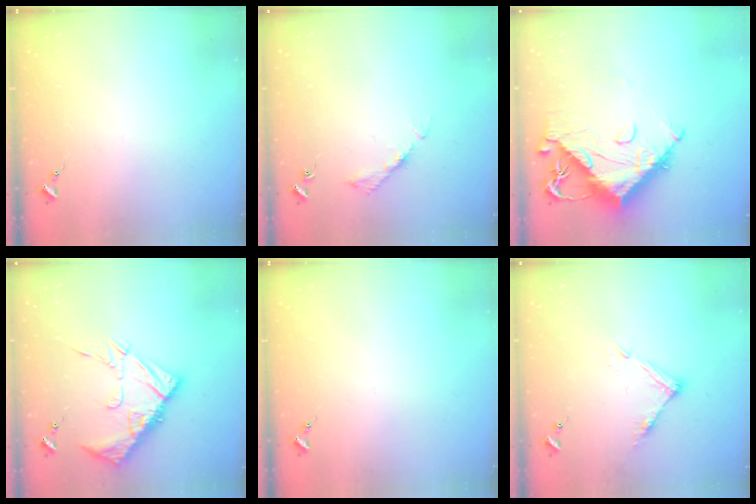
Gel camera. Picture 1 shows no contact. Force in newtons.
{"total": 4.1, "press": 4.1, "slide": 0.3}
{"total": 17.1, "press": 17.0, "slide": 1.9}
{"total": 15.2, "press": 15.2, "slide": 1.5}
{"total": 0.0}
{"total": 8.0, "press": 8.0, "slide": 0.4}